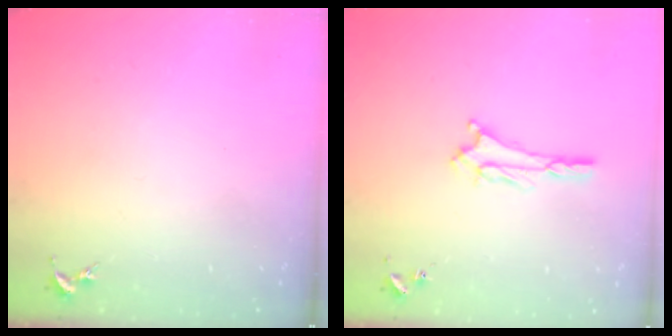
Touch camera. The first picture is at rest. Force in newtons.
{"total": 2.4, "press": 2.4, "slide": 0.4}